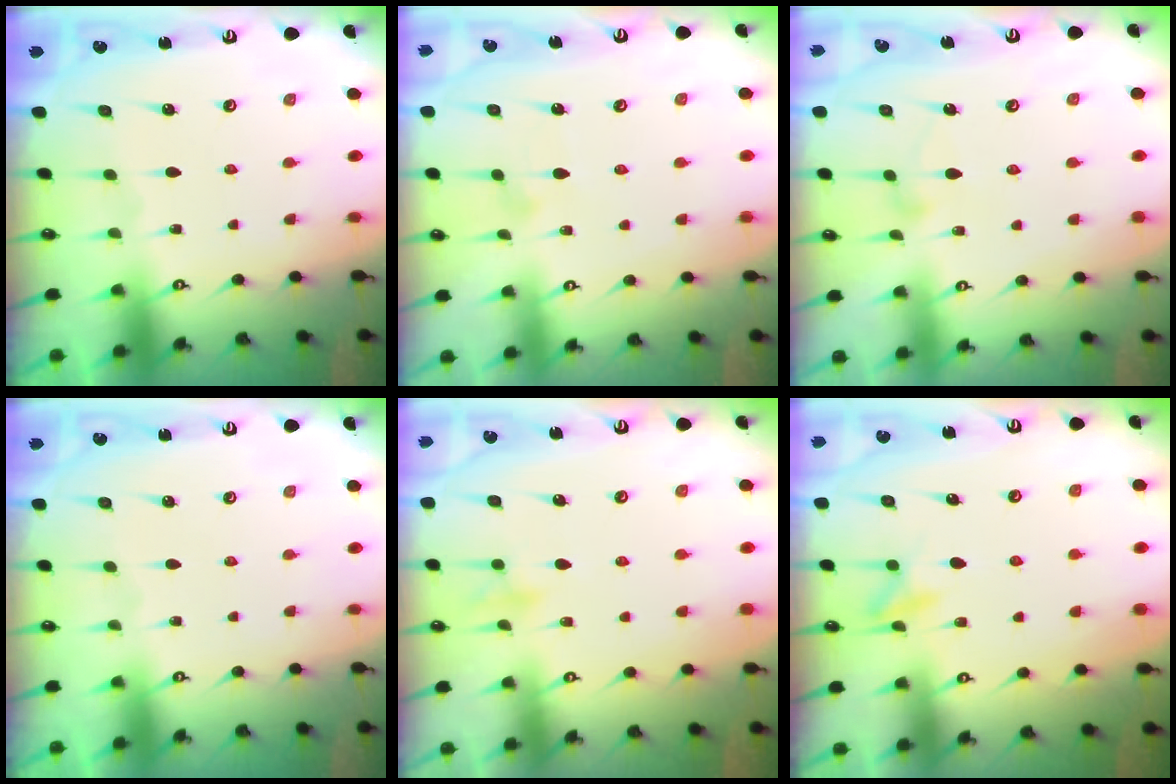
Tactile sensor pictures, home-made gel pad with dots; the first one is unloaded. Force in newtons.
{"total": 6.5, "press": 6.5, "slide": 0.3}
{"total": 5.6, "press": 5.6, "slide": 0.3}
{"total": 0.0}
{"total": 9.0, "press": 9.0, "slide": 0.8}
{"total": 7.8, "press": 7.8, "slide": 0.8}